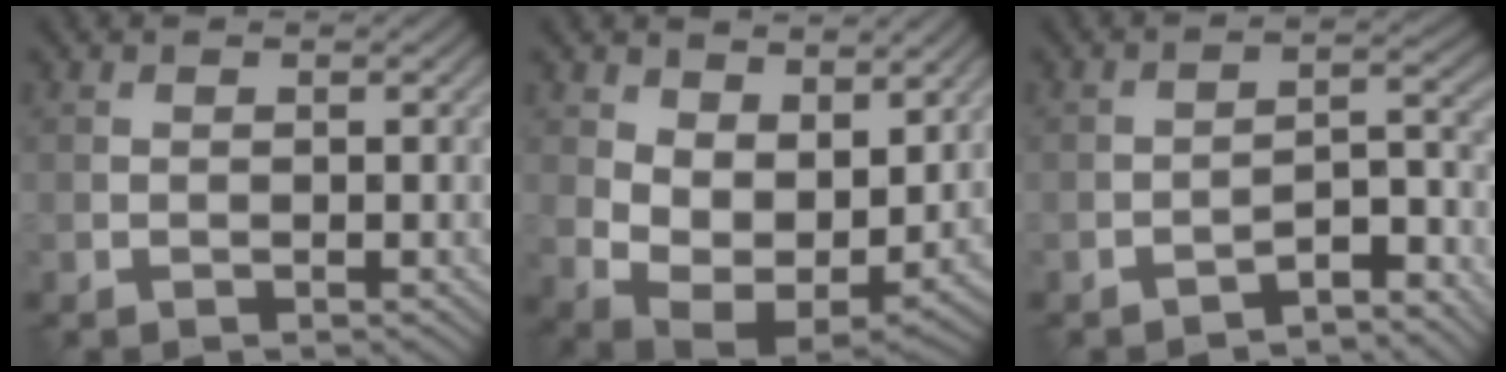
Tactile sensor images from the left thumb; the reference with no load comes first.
{"total": 10.2, "force": [3.6, 6.3, 7.1], "torque": [-0.154, -0.020, 0.071]}
{"total": 5.0, "force": [-4.1, 1.0, 2.7], "torque": [-0.037, 0.014, -0.071]}